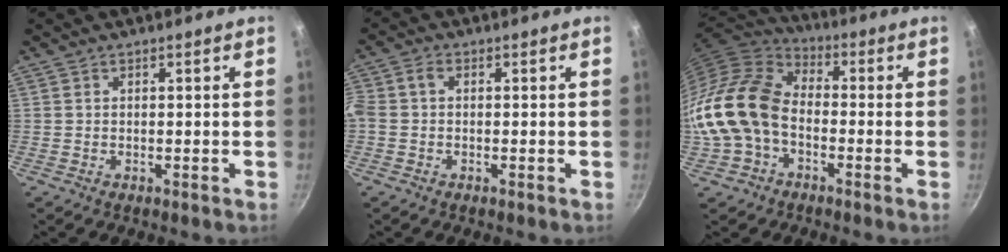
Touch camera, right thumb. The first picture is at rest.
{"total": 3.7, "force": [-0.2, 2.5, 2.8], "torque": [-0.071, 0.015, -0.016]}
{"total": 15.4, "force": [-3.3, 11.0, 10.3], "torque": [-0.176, 0.042, -0.081]}